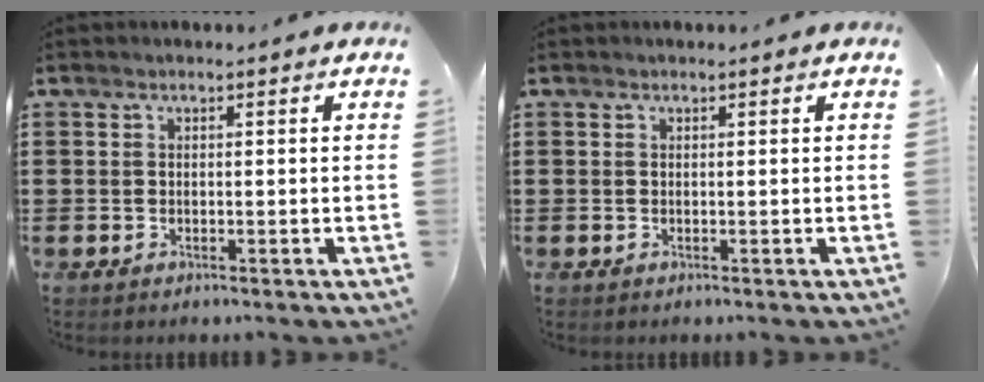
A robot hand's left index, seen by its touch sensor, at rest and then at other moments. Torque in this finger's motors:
{"motor_torque": [0.00, 0.00, 0.00, 0.00]}